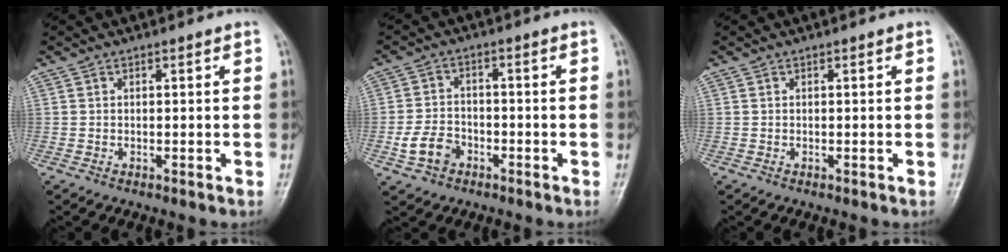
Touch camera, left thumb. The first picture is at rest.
{"total": 6.0, "force": [-2.6, 4.6, 3.0], "torque": [-0.049, 0.021, -0.046]}
{"total": 0.0}